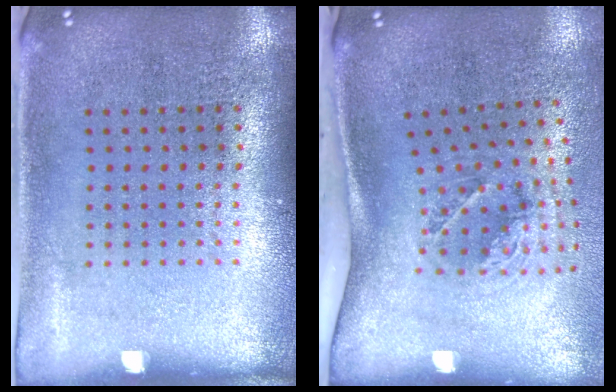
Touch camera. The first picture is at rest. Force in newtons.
{"total": 1.9, "press": 1.2, "slide": 1.4}